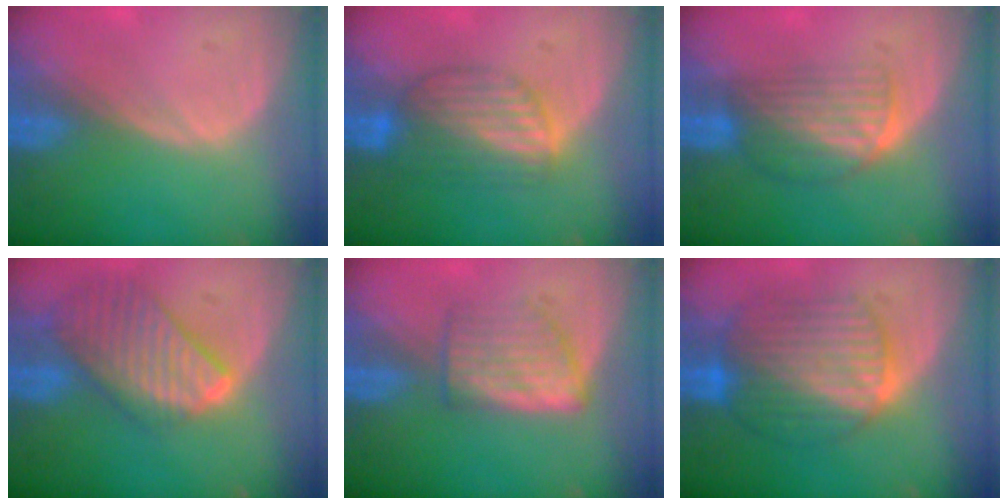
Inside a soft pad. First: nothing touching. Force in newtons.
{"total": 6.4, "press": 6.3, "slide": 0.7}
{"total": 6.7, "press": 5.8, "slide": 3.5}
{"total": 9.7, "press": 8.4, "slide": 4.9}
{"total": 5.8, "press": 5.4, "slide": 2.1}
{"total": 9.9, "press": 9.8, "slide": 1.0}